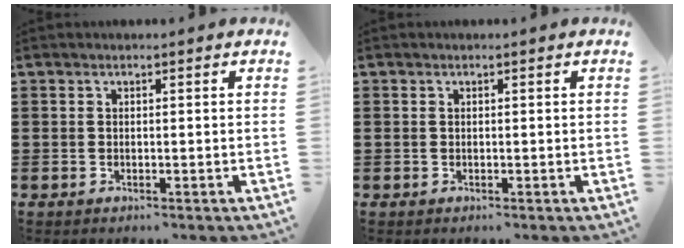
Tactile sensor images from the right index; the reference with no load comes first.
{"total": 0.0}